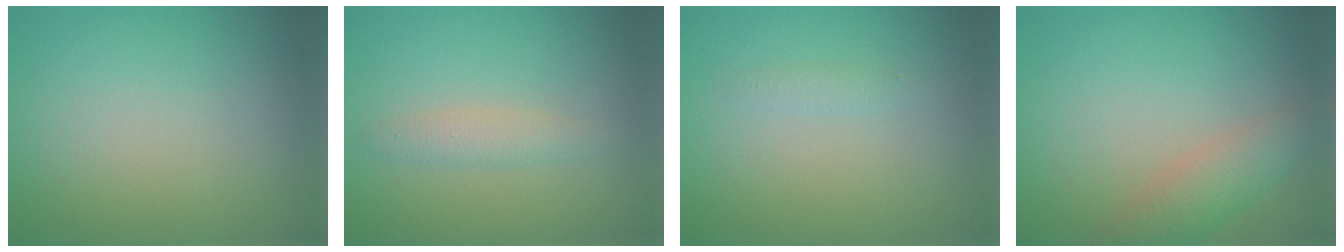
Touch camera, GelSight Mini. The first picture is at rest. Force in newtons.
{"total": 1.6, "press": 1.6, "slide": 0.0}
{"total": 0.7, "press": 0.7, "slide": 0.0}
{"total": 3.3, "press": 3.3, "slide": 0.1}